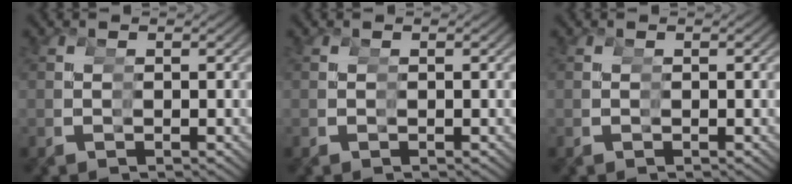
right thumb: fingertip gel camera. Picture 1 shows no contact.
{"total": 0.0}
{"total": 0.0}